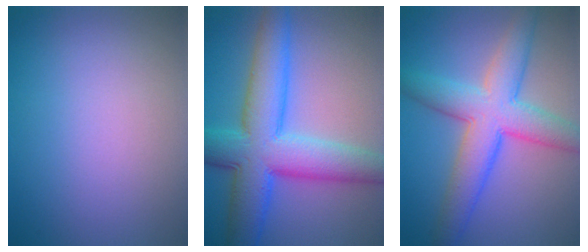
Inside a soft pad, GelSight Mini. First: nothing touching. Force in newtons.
{"total": 9.9, "press": 9.9, "slide": 0.2}
{"total": 7.4, "press": 7.3, "slide": 0.1}